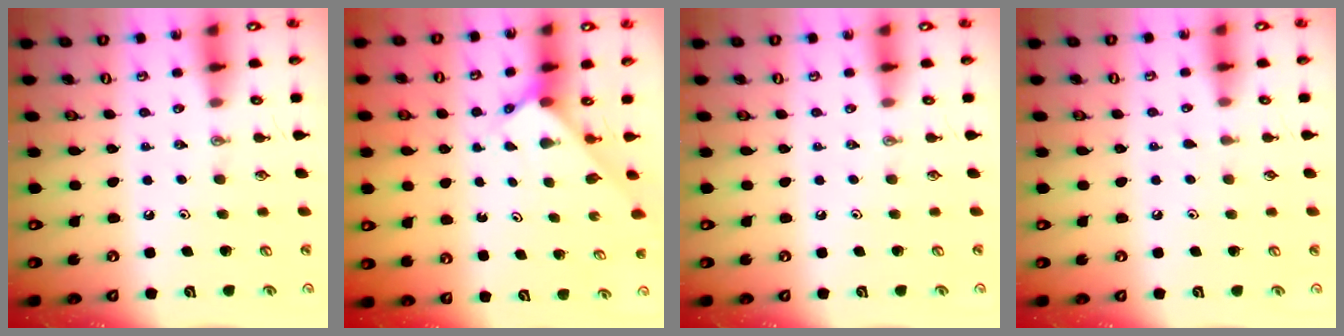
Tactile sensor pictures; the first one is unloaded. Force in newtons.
{"total": 2.4, "press": 2.4, "slide": 0.2}
{"total": 0.0}
{"total": 3.7, "press": 3.7, "slide": 0.5}